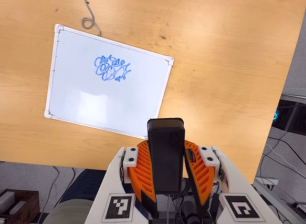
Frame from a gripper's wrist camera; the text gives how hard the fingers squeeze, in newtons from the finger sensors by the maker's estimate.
{"total": 9.6, "left": 8.6, "right": 10.6}